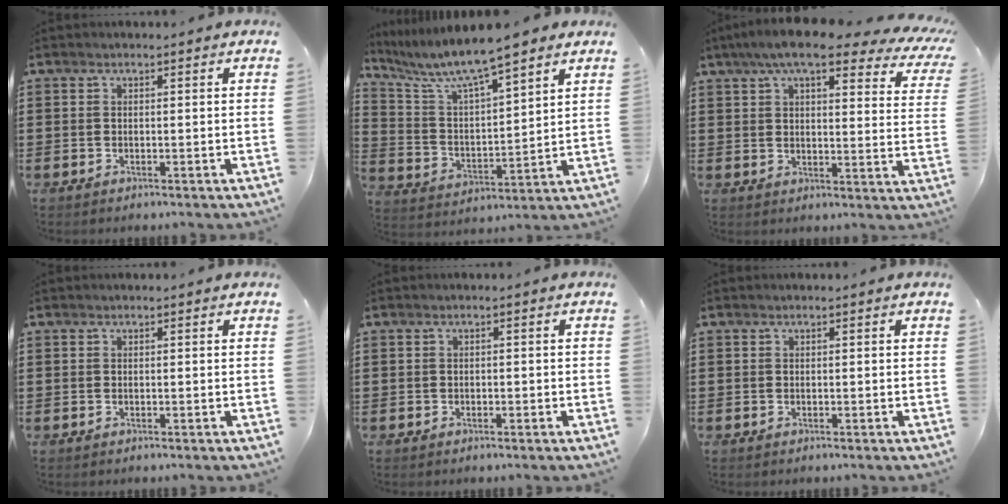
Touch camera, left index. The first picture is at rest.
{"total": 7.6, "force": [6.6, 0.5, 3.7], "torque": [-0.101, -0.037, 0.109]}
{"total": 9.3, "force": [7.1, 1.6, 5.9], "torque": [-0.119, -0.022, 0.122]}
{"total": 0.0}
{"total": 0.7, "force": [-0.5, 0.4, 0.2], "torque": [-0.008, 0.000, -0.010]}
{"total": 0.0}